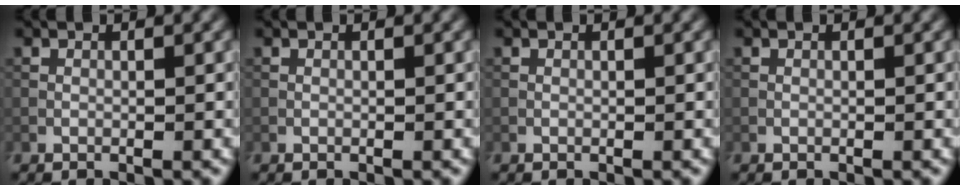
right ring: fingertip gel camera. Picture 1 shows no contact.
{"total": 0.0}
{"total": 0.0}
{"total": 0.0}